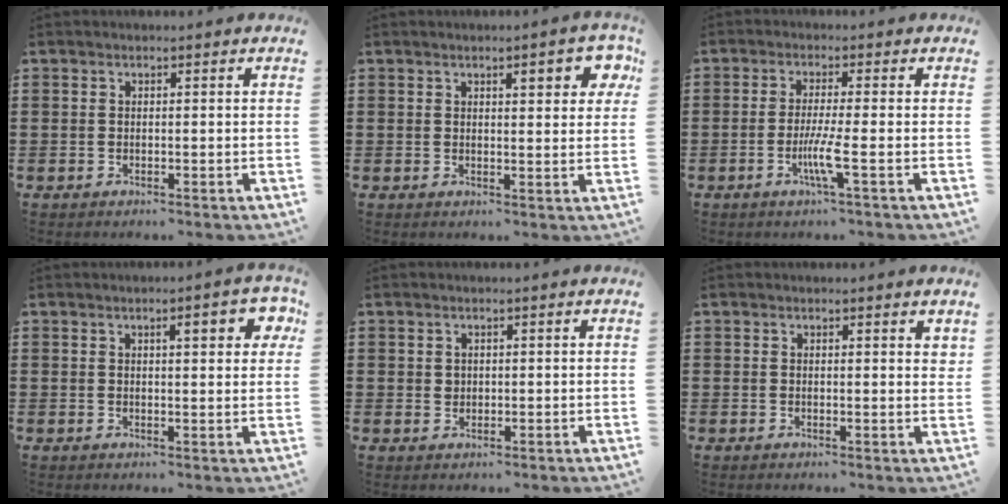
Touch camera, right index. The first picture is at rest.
{"total": 4.6, "force": [2.1, 0.9, 4.0], "torque": [-0.049, -0.007, 0.026]}
{"total": 4.6, "force": [-1.6, -0.1, 4.3], "torque": [-0.088, -0.018, -0.033]}
{"total": 4.3, "force": [1.7, 0.7, 3.9], "torque": [-0.054, -0.003, 0.021]}
{"total": 1.1, "force": [0.3, 1.0, 0.3], "torque": [-0.008, 0.004, 0.007]}
{"total": 0.8, "force": [0.7, -0.3, 0.4], "torque": [0.000, -0.003, 0.012]}